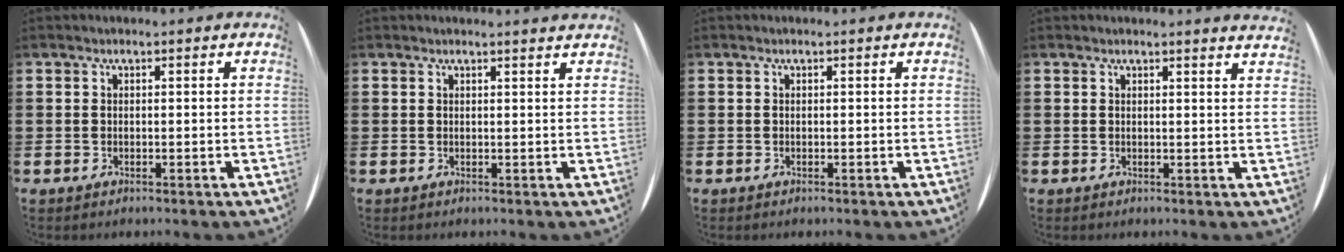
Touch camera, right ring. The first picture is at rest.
{"total": 0.8, "force": [0.7, -0.2, 0.1], "torque": [0.001, -0.001, 0.013]}
{"total": 0.0}
{"total": 1.0, "force": [1.0, -0.3, 0.2], "torque": [-0.001, -0.002, 0.019]}